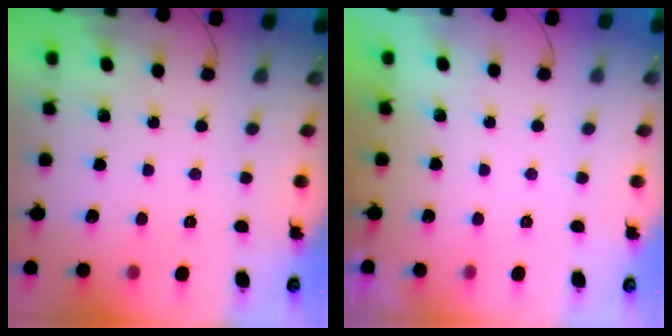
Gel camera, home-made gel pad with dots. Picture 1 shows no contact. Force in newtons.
{"total": 1.8, "press": 0.1, "slide": 1.8}